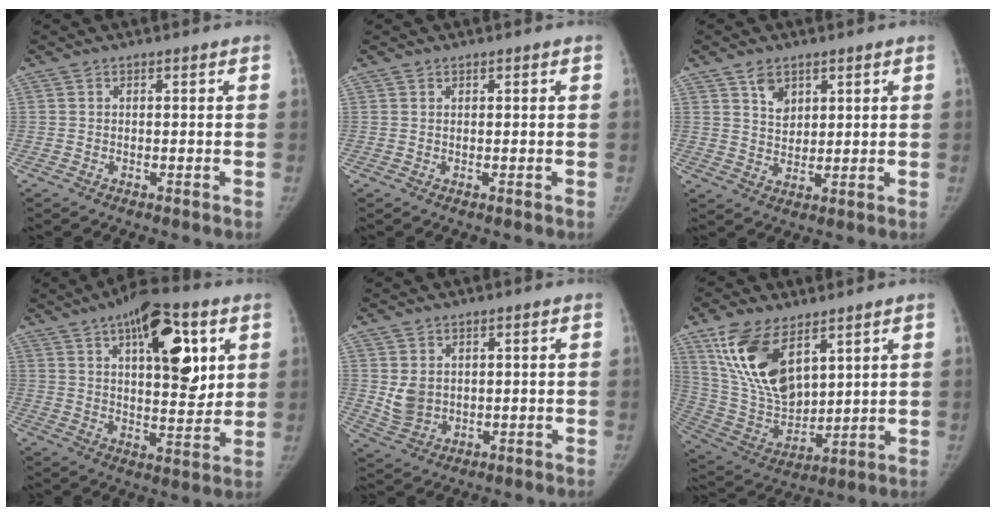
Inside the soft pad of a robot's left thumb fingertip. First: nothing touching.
{"total": 0.0}
{"total": 4.9, "force": [2.9, 3.3, 2.3], "torque": [-0.018, -0.023, 0.056]}
{"total": 18.7, "force": [7.4, 8.0, 15.2], "torque": [-0.185, -0.023, 0.111]}
{"total": 5.3, "force": [1.2, 4.3, 2.9], "torque": [-0.041, -0.015, 0.038]}
{"total": 17.8, "force": [9.3, 9.1, 12.1], "torque": [-0.206, -0.044, 0.196]}